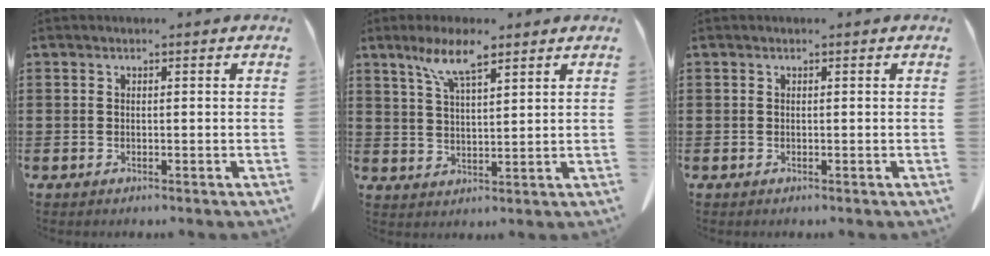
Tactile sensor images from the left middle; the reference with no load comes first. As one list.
[{"total": 7.4, "force": [4.9, 1.6, 5.3], "torque": [-0.117, -0.002, 0.085]}, {"total": 0.0}]